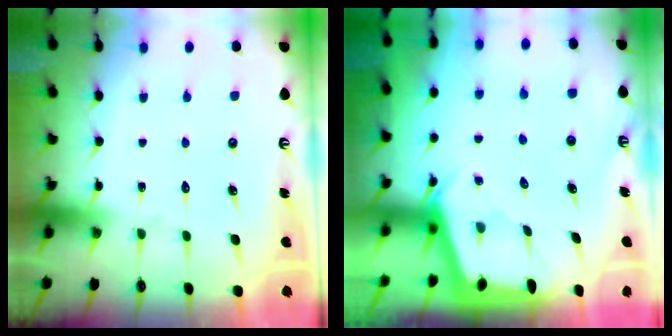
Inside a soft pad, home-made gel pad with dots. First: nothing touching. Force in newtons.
{"total": 2.2, "press": 2.2, "slide": 0.3}